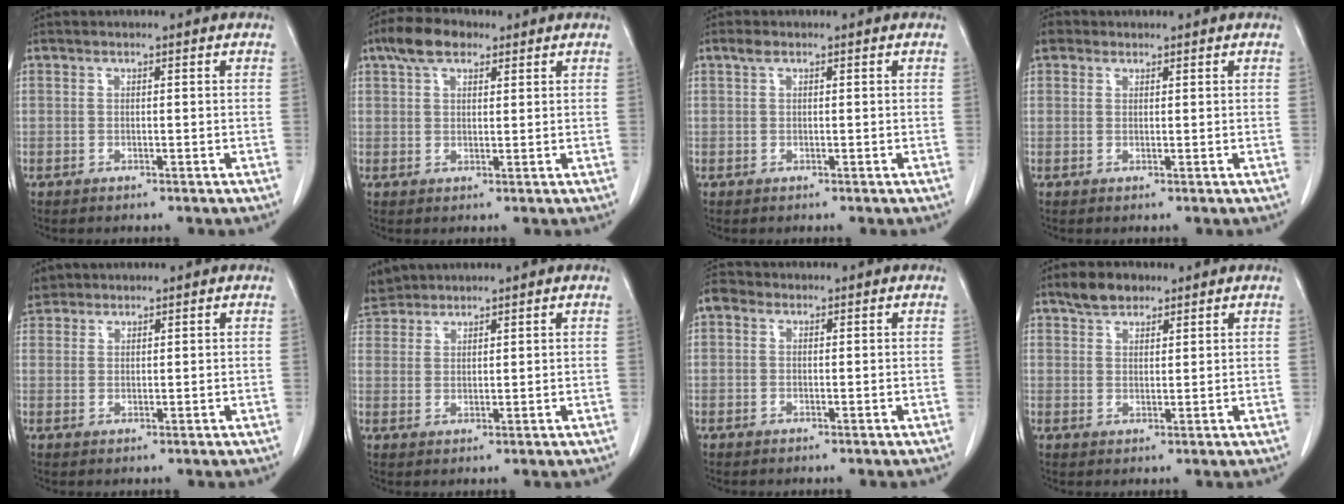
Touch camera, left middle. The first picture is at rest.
{"total": 5.7, "force": [3.5, 2.9, 3.3], "torque": [-0.065, 0.021, 0.065]}
{"total": 1.0, "force": [0.6, 0.5, 0.6], "torque": [-0.013, 0.013, 0.011]}
{"total": 2.5, "force": [1.5, 1.8, 0.6], "torque": [-0.014, 0.018, 0.027]}
{"total": 3.6, "force": [3.1, 1.8, 0.1], "torque": [-0.006, 0.012, 0.060]}
{"total": 5.2, "force": [5.0, 1.4, 0.2], "torque": [-0.010, 0.018, 0.100]}
{"total": 1.9, "force": [0.7, 1.5, 0.9], "torque": [-0.019, 0.014, 0.009]}
{"total": 4.2, "force": [3.3, 2.1, 1.6], "torque": [-0.033, 0.009, 0.061]}